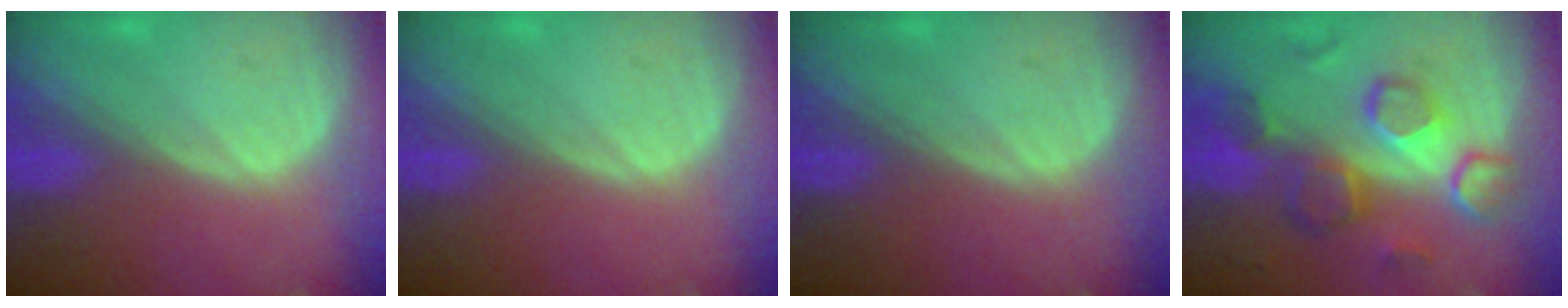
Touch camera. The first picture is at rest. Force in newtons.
{"total": 0.0}
{"total": 0.0}
{"total": 9.9, "press": 9.0, "slide": 4.2}